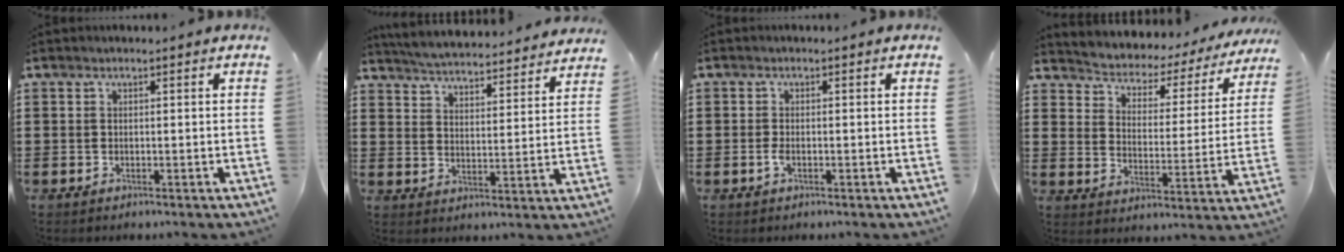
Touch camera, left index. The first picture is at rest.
{"total": 4.4, "force": [4.4, -0.4, 0.2], "torque": [-0.029, -0.038, 0.072]}
{"total": 1.3, "force": [-0.6, 0.4, 1.1], "torque": [-0.030, -0.005, -0.012]}
{"total": 2.3, "force": [2.1, 1.0, 0.0], "torque": [-0.021, -0.027, 0.022]}